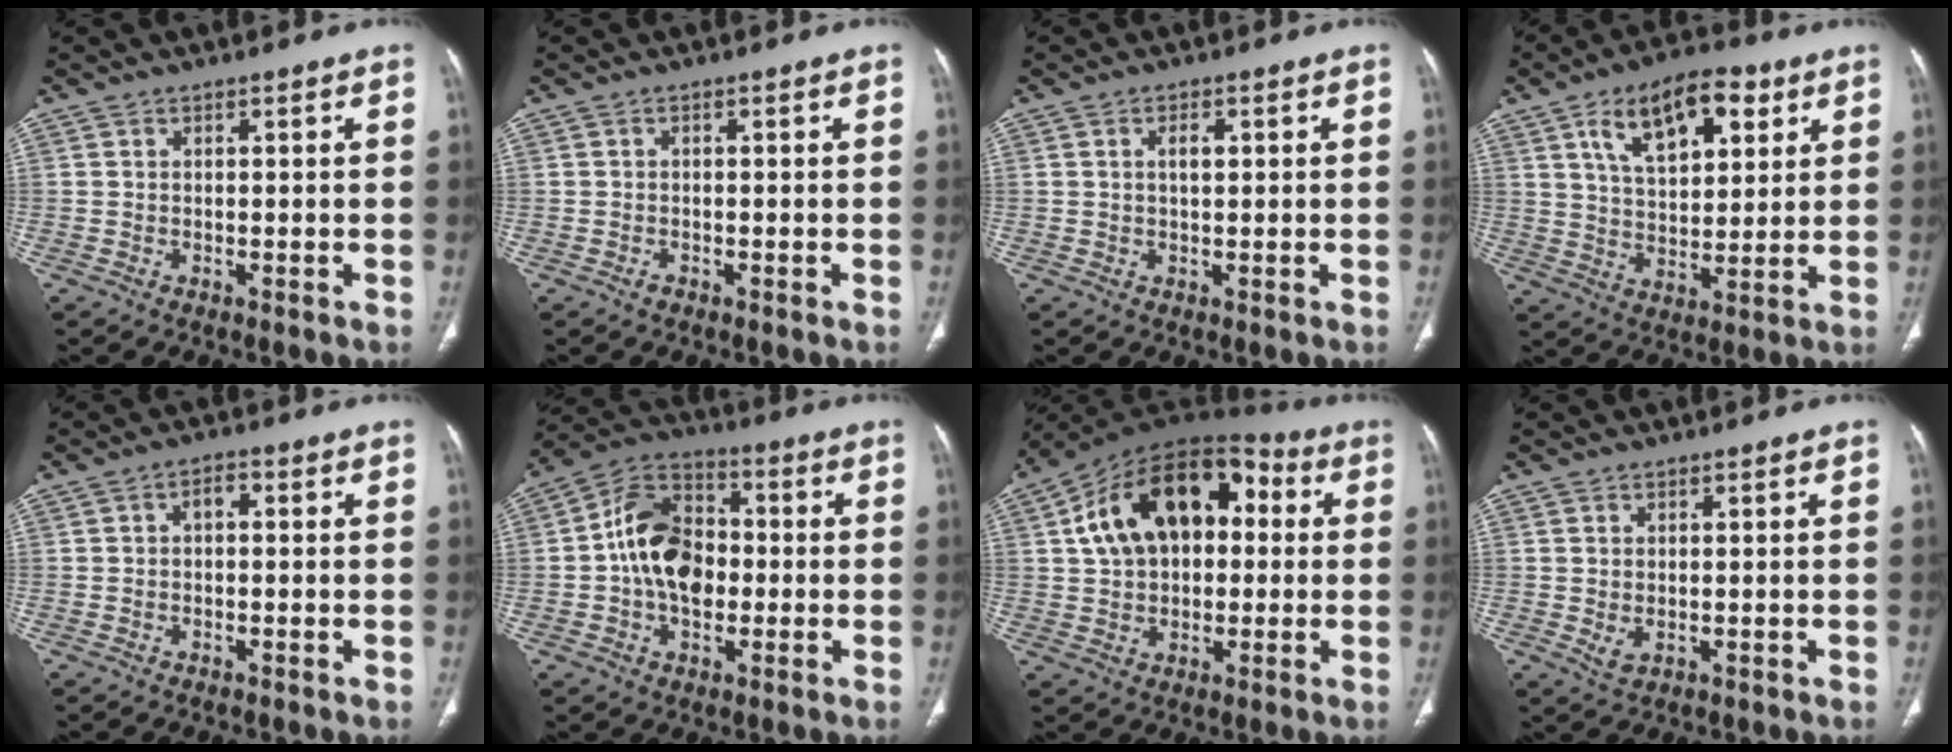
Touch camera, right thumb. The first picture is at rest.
{"total": 0.8, "force": [-0.5, 0.5, 0.3], "torque": [-0.005, 0.001, -0.010]}
{"total": 2.2, "force": [0.6, 1.1, 1.9], "torque": [-0.033, 0.001, 0.011]}
{"total": 15.3, "force": [6.8, 8.0, 11.1], "torque": [-0.145, -0.013, 0.114]}
{"total": 2.2, "force": [0.1, 1.4, 1.7], "torque": [-0.021, 0.011, -0.005]}
{"total": 13.9, "force": [-0.7, 9.8, 9.9], "torque": [-0.146, 0.032, -0.021]}
{"total": 20.3, "force": [3.8, 12.9, 15.2], "torque": [-0.225, 0.037, 0.053]}
{"total": 2.3, "force": [-0.1, 1.4, 1.8], "torque": [-0.036, -0.003, 0.006]}